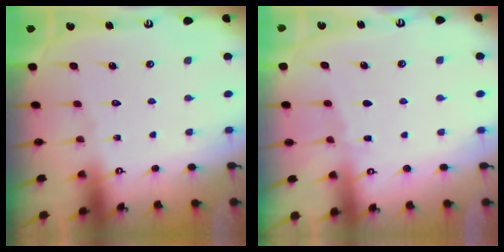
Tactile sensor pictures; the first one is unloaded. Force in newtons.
{"total": 3.6, "press": 3.5, "slide": 0.5}